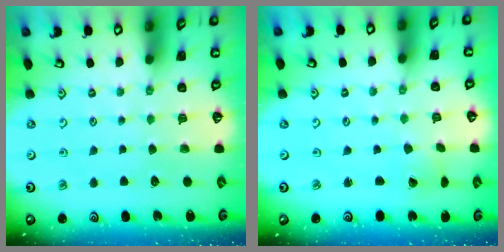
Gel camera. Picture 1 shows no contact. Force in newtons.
{"total": 0.9, "press": 0.9, "slide": 0.1}